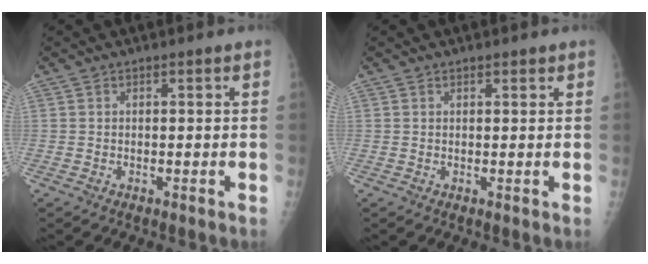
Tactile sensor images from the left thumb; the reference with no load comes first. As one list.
[{"total": 0.8, "force": [0.7, 0.3, 0.2], "torque": [-0.001, -0.005, 0.010]}]